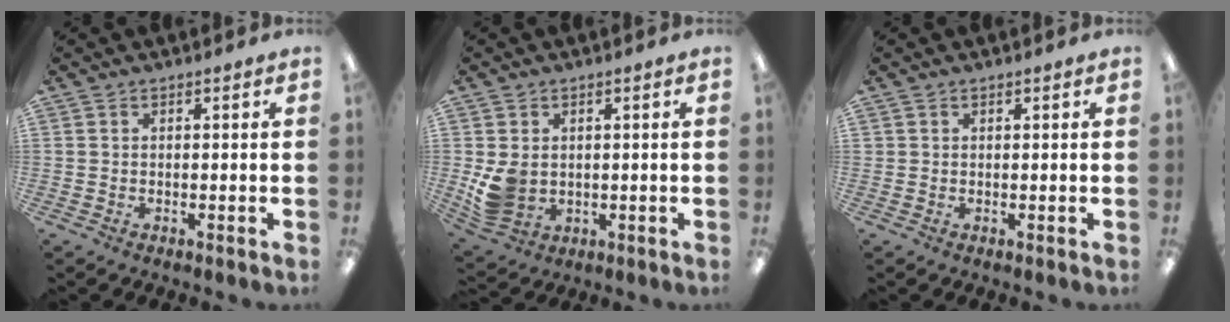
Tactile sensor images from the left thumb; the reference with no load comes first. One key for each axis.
{"total": 6.3, "fx": 0.9, "fy": 5.1, "fz": 3.6, "tx": -0.079, "ty": 0.000, "tz": 0.020}
{"total": 0.6, "fx": 0.3, "fy": 0.4, "fz": 0.0, "tx": 0.000, "ty": 0.002, "tz": 0.006}